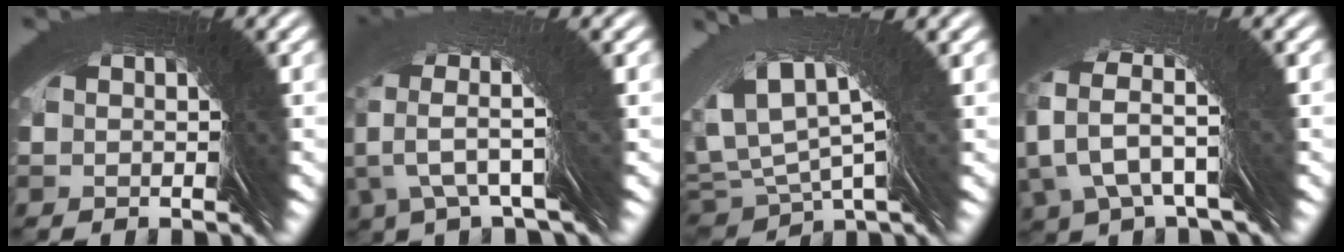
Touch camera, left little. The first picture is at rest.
{"total": 7.6, "force": [6.6, -3.7, 0.7], "torque": [0.005, 0.081, 0.074]}
{"total": 2.5, "force": [1.9, 0.4, 1.5], "torque": [-0.045, 0.018, 0.035]}
{"total": 6.0, "force": [5.3, -2.8, -0.5], "torque": [-0.013, 0.062, 0.066]}